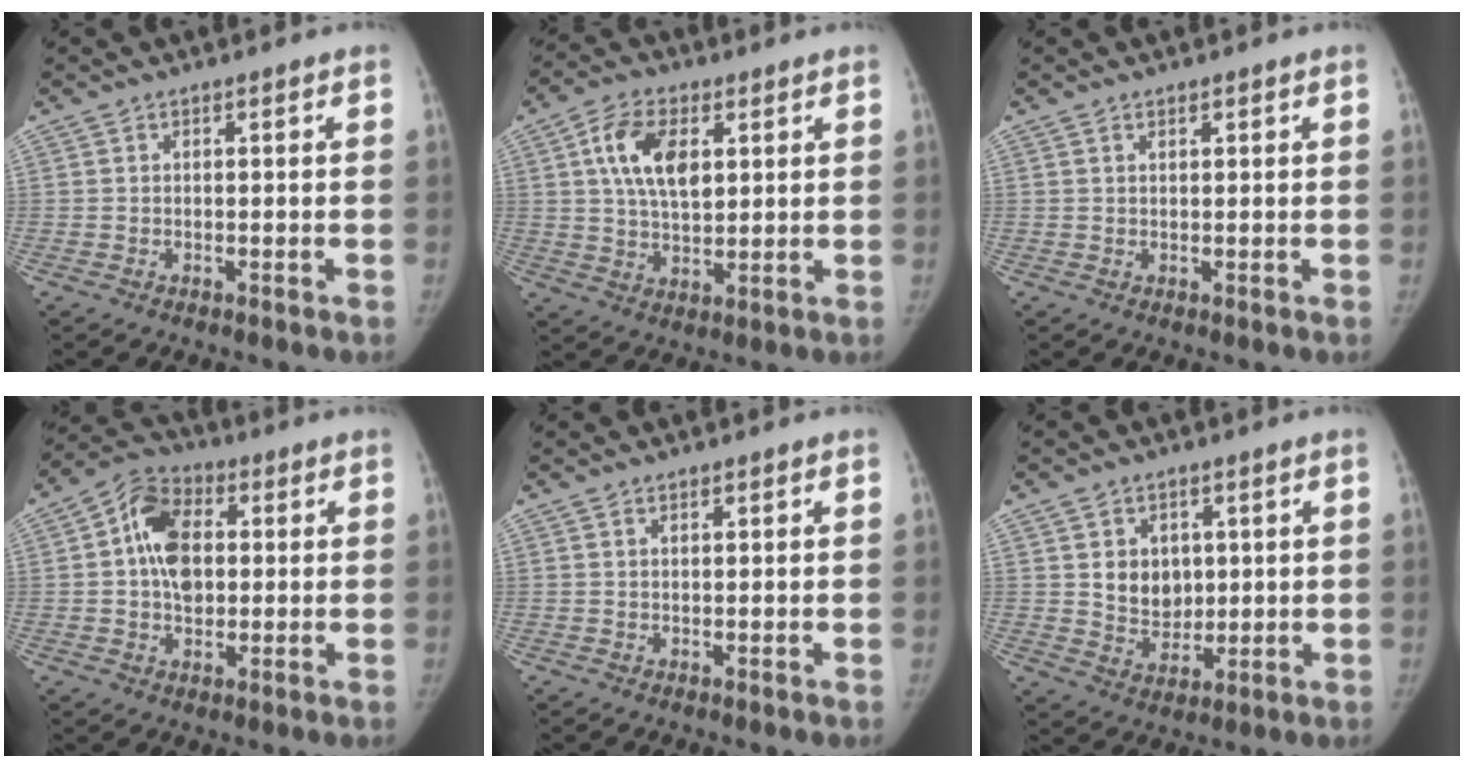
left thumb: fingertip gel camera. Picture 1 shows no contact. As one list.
[{"total": 10.5, "force": [3.1, 6.1, 8.0], "torque": [-0.131, -0.007, 0.054]}, {"total": 0.7, "force": [0.6, 0.2, 0.3], "torque": [0.000, -0.004, 0.009]}, {"total": 11.0, "force": [1.4, 7.7, 7.7], "torque": [-0.111, 0.014, 0.014]}, {"total": 0.6, "force": [0.5, 0.2, 0.2], "torque": [-0.001, -0.004, 0.009]}, {"total": 7.4, "force": [1.7, 5.9, 4.2], "torque": [-0.030, -0.017, 0.040]}]